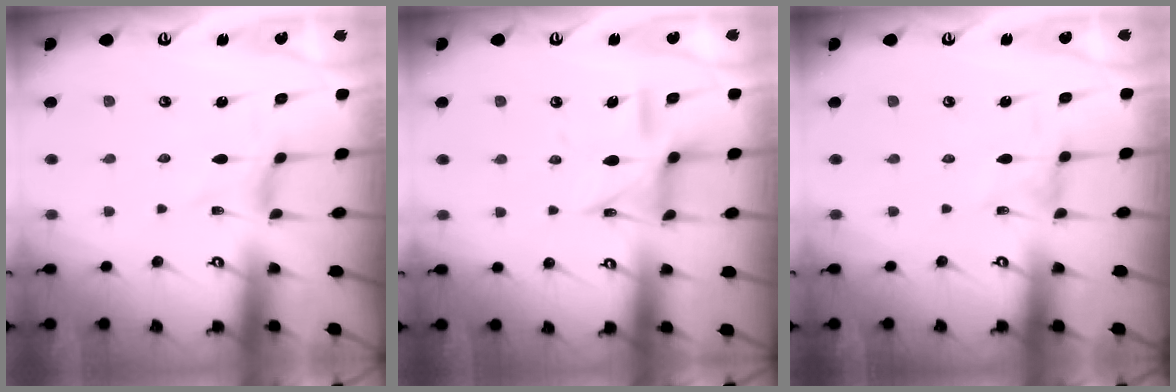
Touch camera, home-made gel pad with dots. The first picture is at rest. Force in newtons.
{"total": 12.1, "press": 12.0, "slide": 0.9}
{"total": 1.0, "press": 0.9, "slide": 0.3}